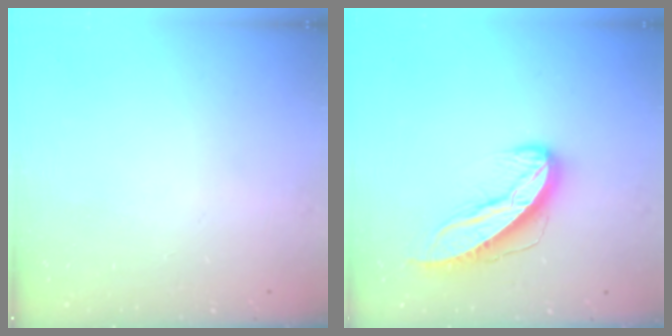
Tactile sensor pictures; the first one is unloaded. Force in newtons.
{"total": 10.2, "press": 10.2, "slide": 0.5}